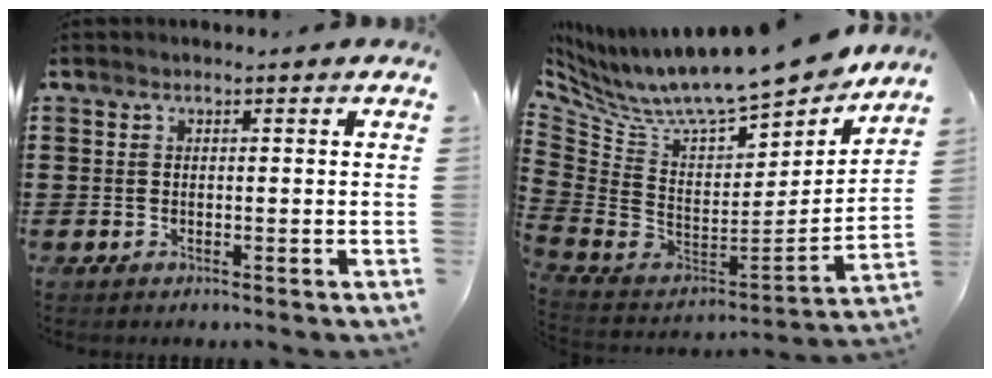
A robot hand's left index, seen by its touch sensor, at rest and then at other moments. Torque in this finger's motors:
{"motor_torque": [2.14, 0.00, 1.05, 0.21]}